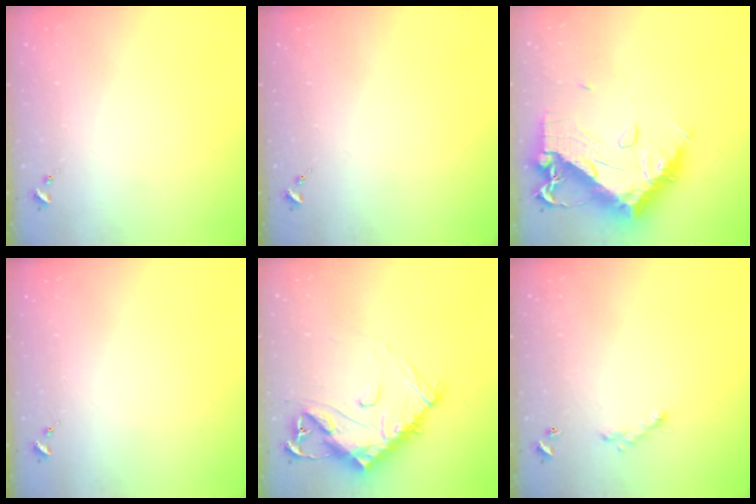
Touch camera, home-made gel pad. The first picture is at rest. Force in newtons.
{"total": 0.0}
{"total": 18.2, "press": 18.1, "slide": 1.9}
{"total": 0.0}
{"total": 14.6, "press": 14.5, "slide": 1.1}
{"total": 5.2, "press": 5.2, "slide": 0.2}